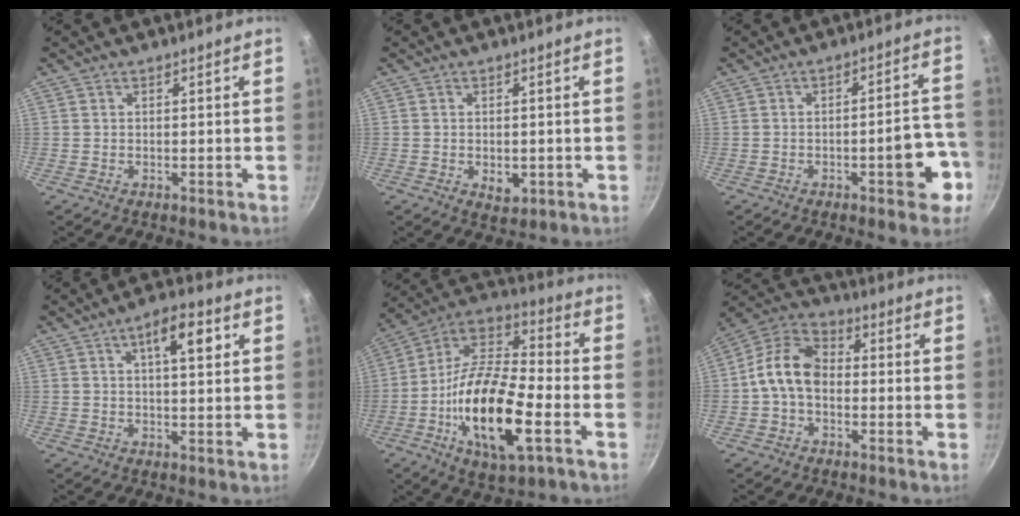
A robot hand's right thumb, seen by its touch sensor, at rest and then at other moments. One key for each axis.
{"total": 3.6, "fx": -0.7, "fy": 2.3, "fz": 2.7, "tx": -0.036, "ty": -0.006, "tz": -0.006}
{"total": 9.8, "fx": -4.1, "fy": 3.3, "fz": 8.3, "tx": -0.082, "ty": 0.037, "tz": -0.050}
{"total": 7.8, "fx": 2.6, "fy": 2.9, "fz": 6.7, "tx": -0.085, "ty": 0.002, "tz": 0.034}
{"total": 21.9, "fx": -6.3, "fy": 8.4, "fz": 19.2, "tx": -0.353, "ty": 0.025, "tz": -0.131}
{"total": 10.3, "fx": -1.0, "fy": 7.1, "fz": 7.4, "tx": -0.121, "ty": 0.037, "tz": -0.040}